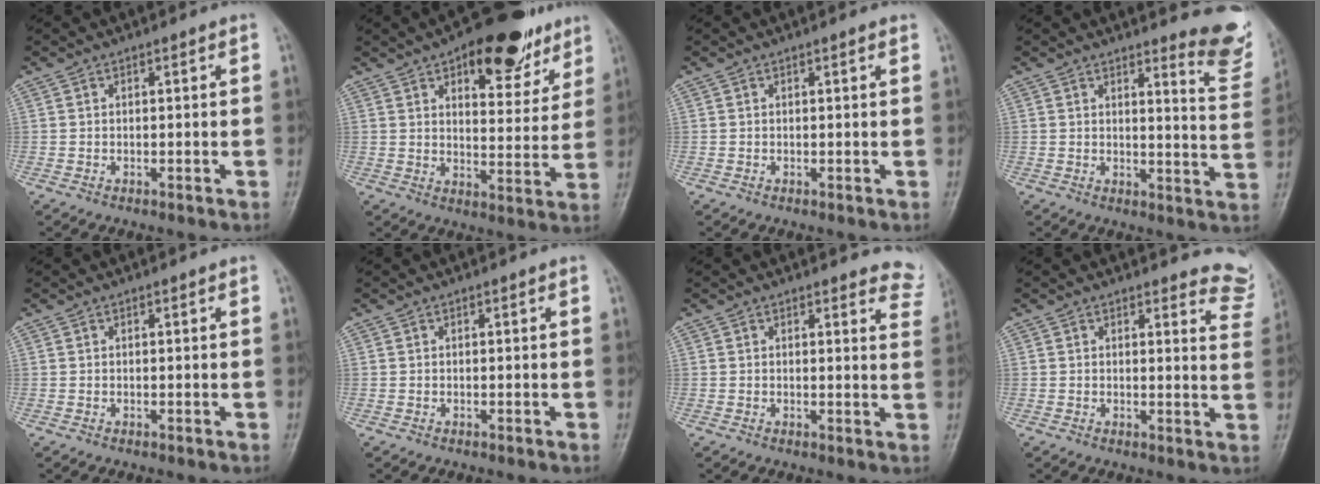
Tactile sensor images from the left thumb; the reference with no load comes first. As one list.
[{"total": 16.3, "force": [9.8, 7.6, 10.6], "torque": [-0.085, -0.036, 0.136]}, {"total": 0.7, "force": [0.4, 0.1, 0.5], "torque": [-0.007, 0.001, 0.003]}, {"total": 9.3, "force": [8.3, 1.6, 3.7], "torque": [-0.018, -0.090, 0.082]}, {"total": 0.0}, {"total": 0.0}, {"total": 7.1, "force": [6.7, 2.4, 1.0], "torque": [0.035, -0.032, 0.040]}, {"total": 8.7, "force": [8.4, 2.4, 0.5], "torque": [0.044, -0.066, 0.055]}]